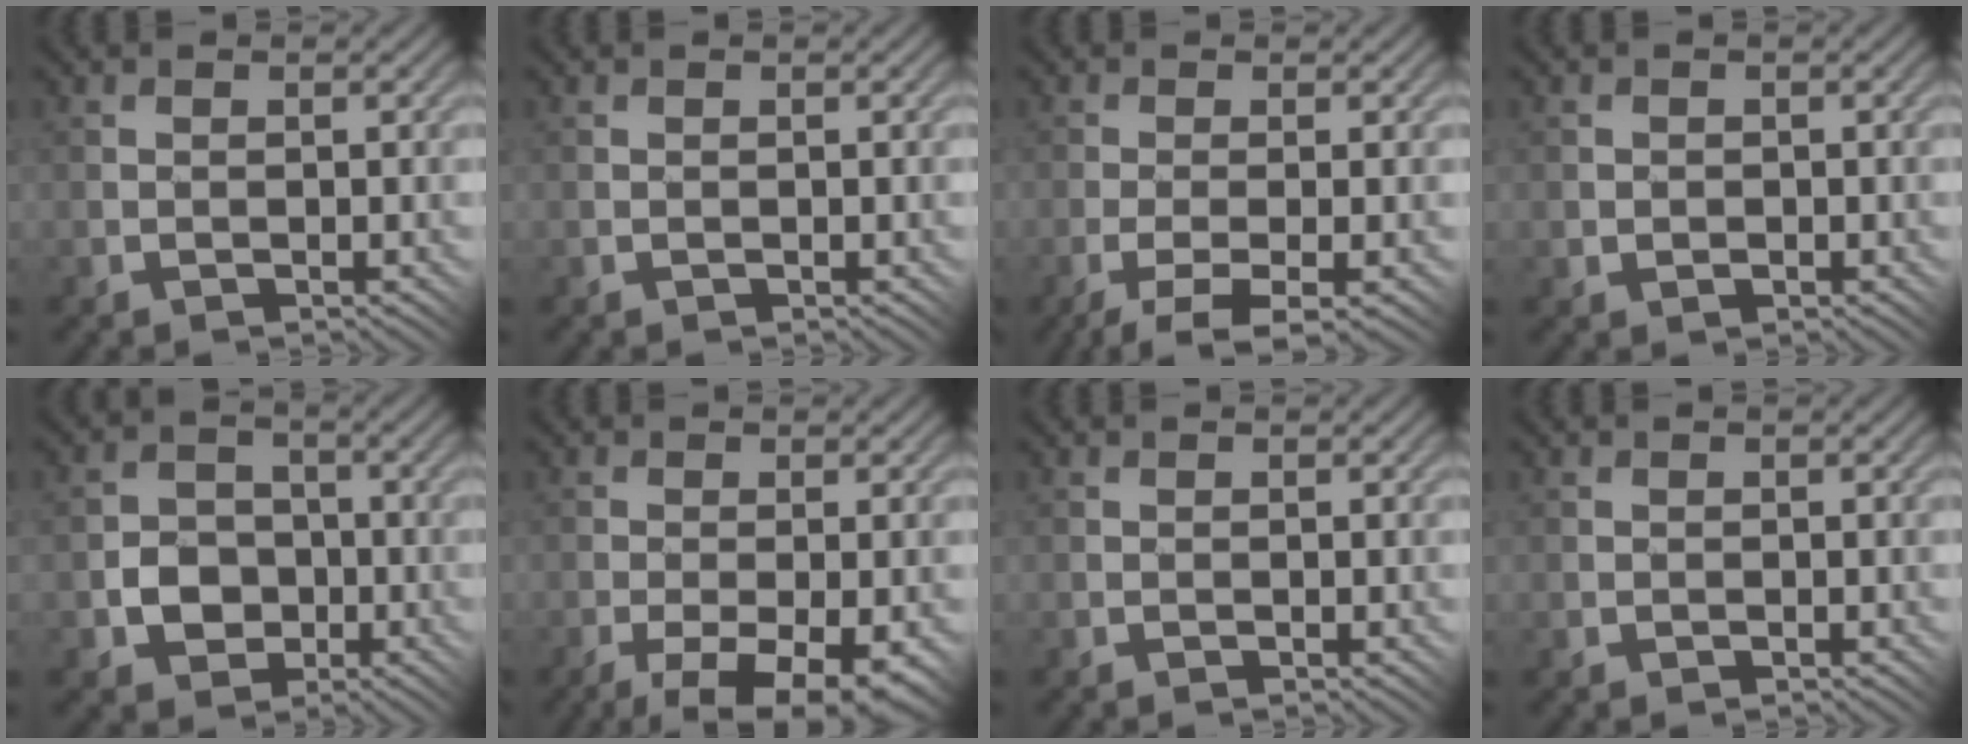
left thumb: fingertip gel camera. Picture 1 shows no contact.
{"total": 0.0}
{"total": 4.8, "force": [-3.0, 0.7, 3.8], "torque": [-0.071, -0.001, -0.048]}
{"total": 1.0, "force": [-0.1, 1.0, 0.1], "torque": [-0.003, -0.003, 0.000]}
{"total": 4.7, "force": [-1.4, 4.0, 1.9], "torque": [-0.034, -0.001, -0.042]}
{"total": 8.9, "force": [-5.0, 3.4, 6.5], "torque": [-0.088, -0.020, -0.064]}
{"total": 0.0}
{"total": 0.0}